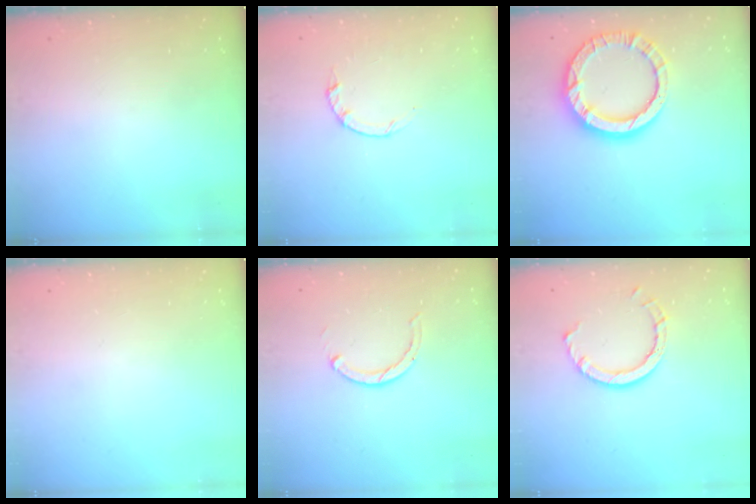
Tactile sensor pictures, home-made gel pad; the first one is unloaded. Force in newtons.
{"total": 2.2, "press": 2.1, "slide": 0.4}
{"total": 13.7, "press": 13.6, "slide": 1.4}
{"total": 0.0}
{"total": 2.2, "press": 2.2, "slide": 0.3}
{"total": 7.9, "press": 7.9, "slide": 0.5}